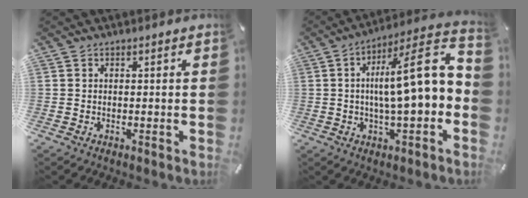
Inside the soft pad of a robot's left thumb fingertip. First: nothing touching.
{"total": 16.7, "force": [1.3, 4.0, 16.1], "torque": [-0.233, -0.023, 0.009]}